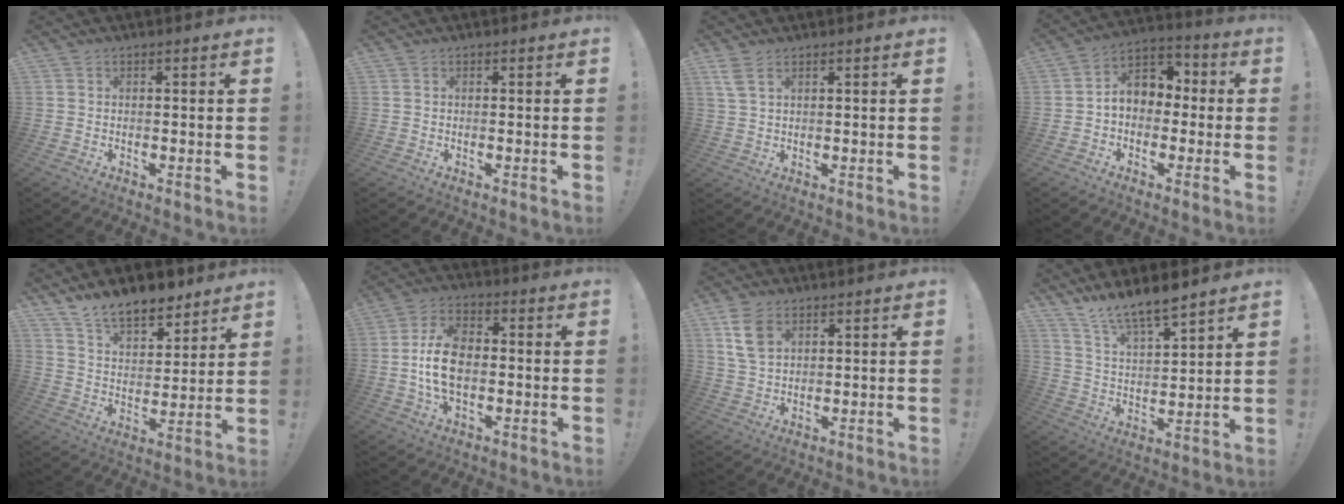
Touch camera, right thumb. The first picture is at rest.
{"total": 0.0}
{"total": 4.2, "force": [2.2, 1.9, 3.0], "torque": [-0.055, -0.003, 0.042]}
{"total": 8.9, "force": [0.5, 7.2, 5.2], "torque": [-0.075, 0.011, 0.016]}
{"total": 12.2, "force": [10.3, 4.9, 4.4], "torque": [-0.088, -0.071, 0.194]}
{"total": 12.9, "force": [-1.2, 8.3, 9.8], "torque": [-0.187, 0.007, -0.022]}
{"total": 8.1, "force": [3.8, 5.1, 5.1], "torque": [-0.098, -0.003, 0.075]}
{"total": 10.2, "force": [9.4, 1.2, 3.9], "torque": [-0.080, -0.077, 0.169]}